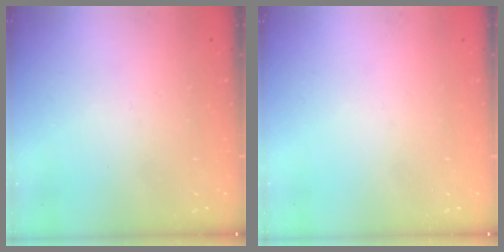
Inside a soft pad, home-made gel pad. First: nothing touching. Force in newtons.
{"total": 0.0}